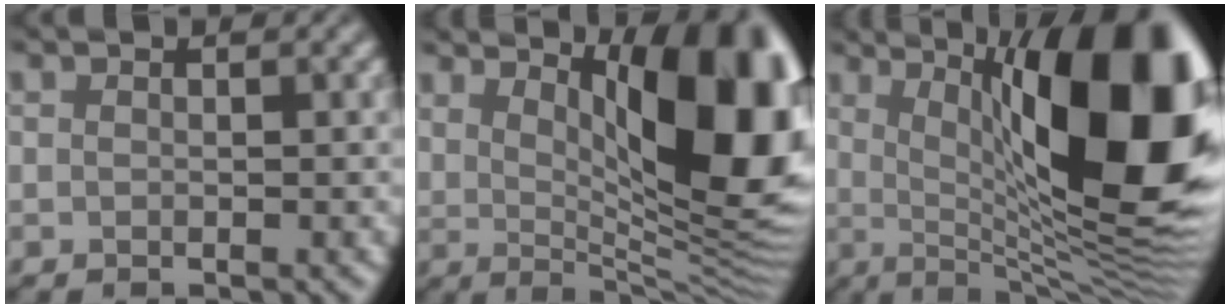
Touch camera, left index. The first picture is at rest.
{"total": 14.6, "force": [4.3, 5.6, 12.8], "torque": [-0.145, 0.005, 0.064]}
{"total": 17.5, "force": [3.1, 6.0, 16.1], "torque": [-0.201, 0.009, 0.042]}